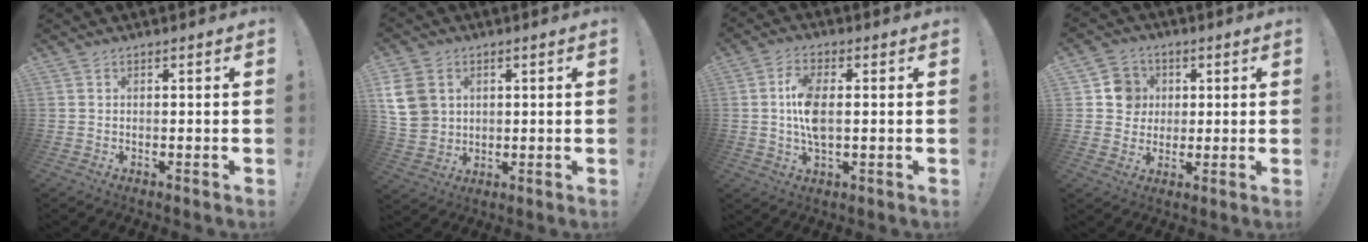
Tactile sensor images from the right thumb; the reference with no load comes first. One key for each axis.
{"total": 10.9, "fx": 3.4, "fy": 8.9, "fz": 5.3, "tx": -0.106, "ty": -0.011, "tz": 0.069}
{"total": 9.2, "fx": 0.5, "fy": 4.3, "fz": 8.1, "tx": -0.162, "ty": -0.004, "tz": 0.007}
{"total": 8.8, "fx": 1.9, "fy": 8.4, "fz": 1.7, "tx": -0.016, "ty": -0.008, "tz": 0.042}